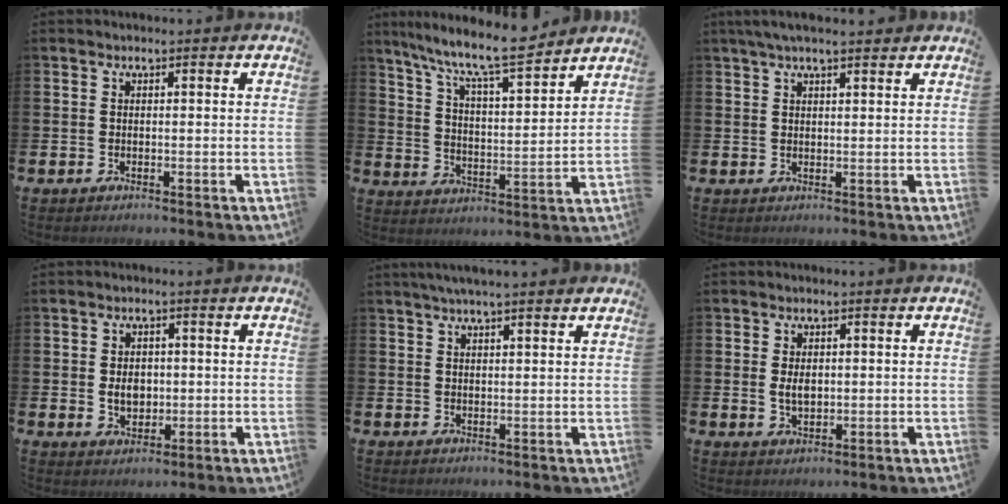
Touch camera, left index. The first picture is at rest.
{"total": 9.8, "force": [9.0, 0.7, 3.7], "torque": [-0.100, -0.058, 0.157]}
{"total": 3.4, "force": [2.7, 0.7, 1.9], "torque": [-0.041, 0.000, 0.050]}
{"total": 3.3, "force": [0.1, 2.5, 2.1], "torque": [-0.030, 0.004, -0.005]}
{"total": 3.0, "force": [2.7, -0.1, 1.3], "torque": [-0.029, -0.002, 0.050]}
{"total": 2.5, "force": [0.4, 1.5, 1.9], "torque": [-0.025, 0.000, 0.003]}